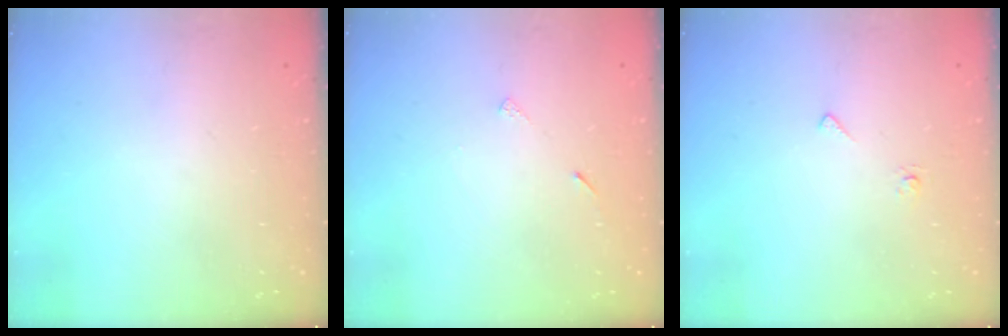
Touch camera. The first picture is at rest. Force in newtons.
{"total": 3.9, "press": 3.8, "slide": 0.6}
{"total": 4.5, "press": 4.5, "slide": 0.5}